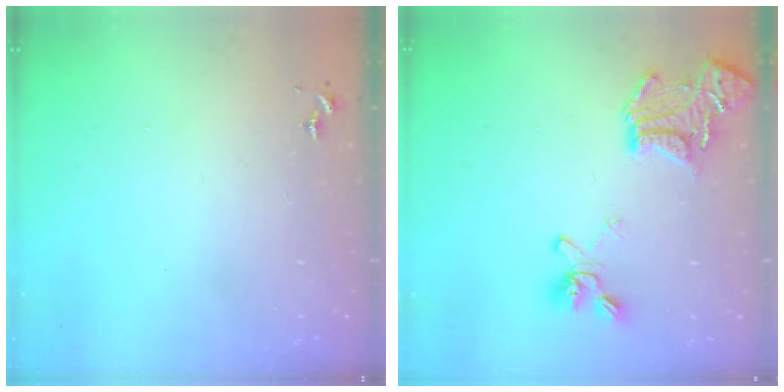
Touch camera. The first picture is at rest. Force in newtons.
{"total": 18.5, "press": 18.4, "slide": 1.6}